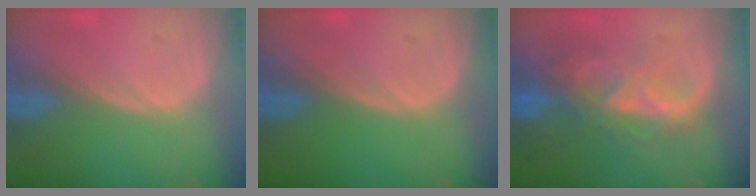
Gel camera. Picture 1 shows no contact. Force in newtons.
{"total": 0.0}
{"total": 8.7, "press": 7.5, "slide": 4.3}